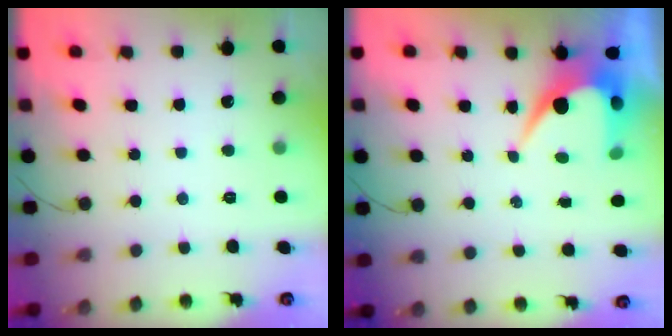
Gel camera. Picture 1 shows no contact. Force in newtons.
{"total": 8.5, "press": 8.4, "slide": 0.6}